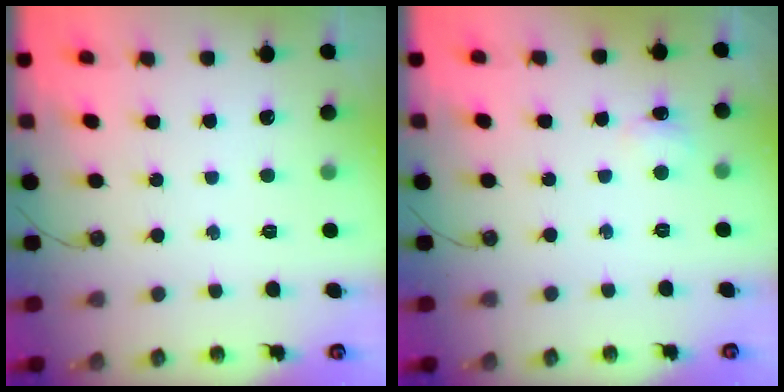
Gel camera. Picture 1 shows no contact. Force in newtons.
{"total": 5.2, "press": 5.2, "slide": 0.8}